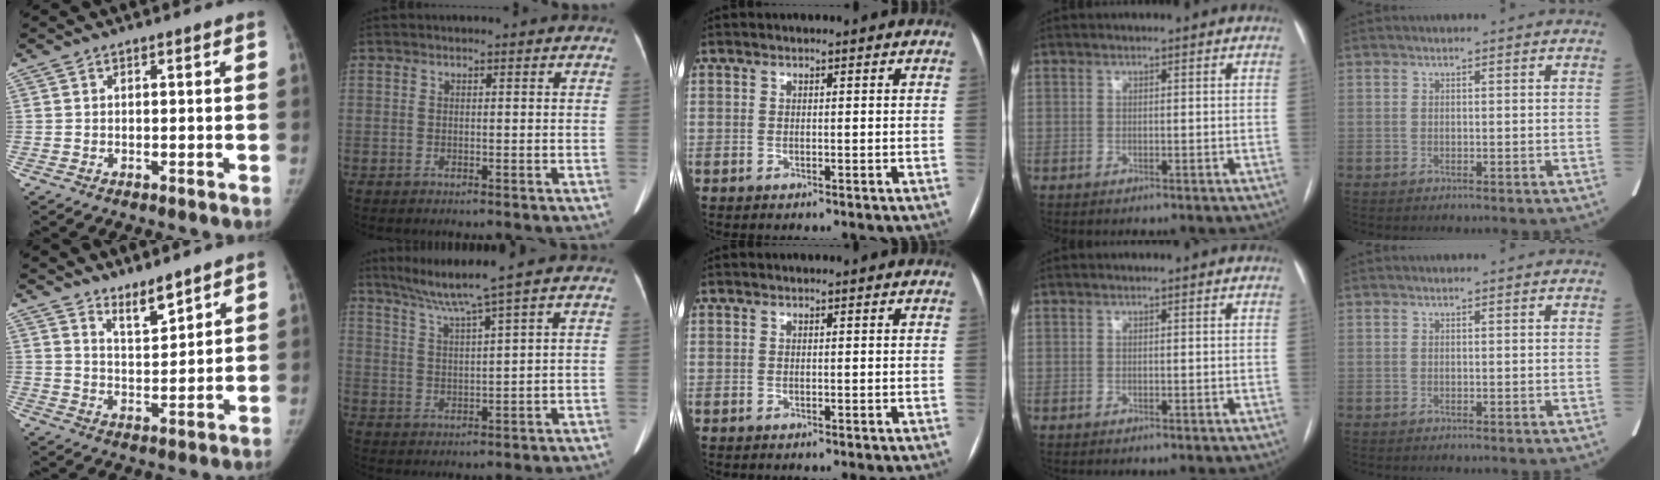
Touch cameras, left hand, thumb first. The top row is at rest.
{"thumb": {"total": 5.7, "force": [4.7, 1.4, 2.9], "torque": [-0.036, -0.046, 0.086]}, "index": {"total": 6.3, "force": [4.7, -2.0, 3.6], "torque": [-0.073, -0.003, 0.093]}}